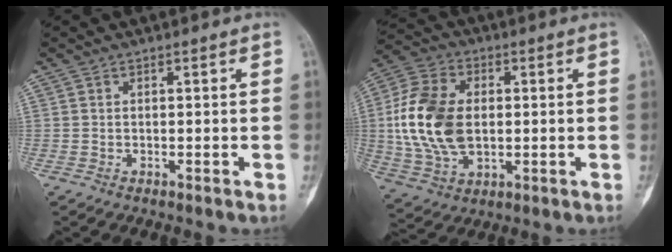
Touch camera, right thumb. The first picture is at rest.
{"total": 16.6, "force": [0.6, 10.7, 12.7], "torque": [-0.254, 0.005, 0.014]}